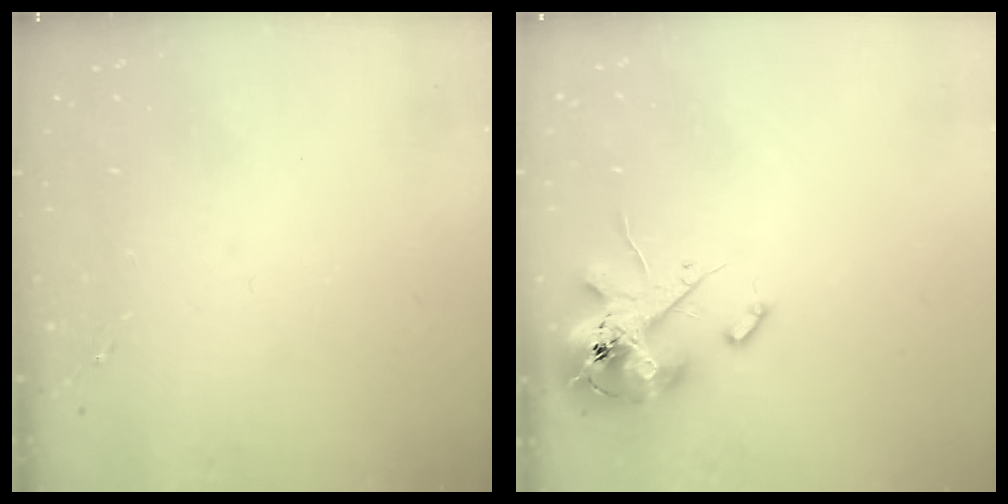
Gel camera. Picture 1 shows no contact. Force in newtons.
{"total": 14.9, "press": 14.7, "slide": 2.3}